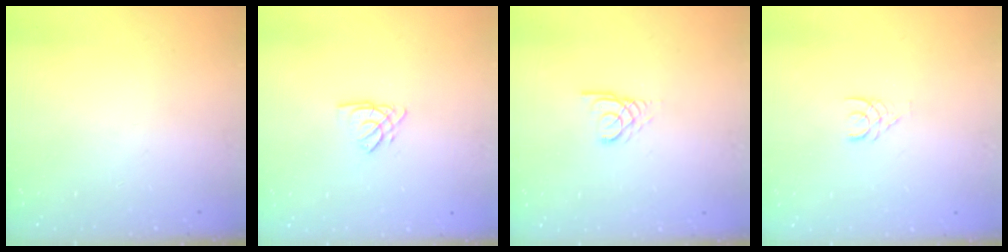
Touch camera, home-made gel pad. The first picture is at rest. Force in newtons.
{"total": 2.7, "press": 2.7, "slide": 0.3}
{"total": 2.2, "press": 2.2, "slide": 0.2}
{"total": 2.4, "press": 2.4, "slide": 0.2}